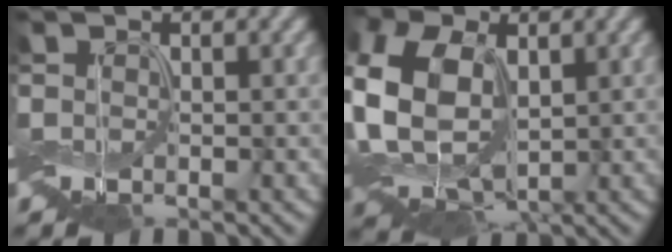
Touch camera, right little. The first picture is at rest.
{"total": 12.1, "force": [1.1, 8.3, 8.7], "torque": [-0.190, -0.003, 0.024]}